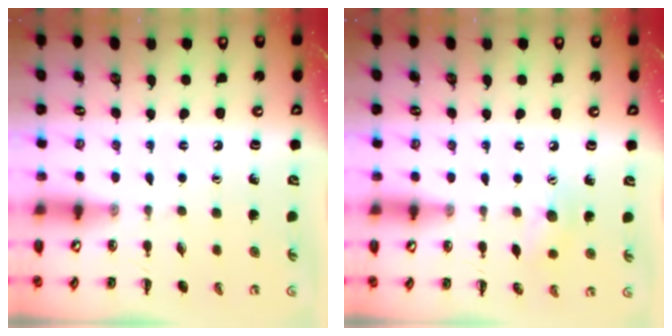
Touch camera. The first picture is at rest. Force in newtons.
{"total": 7.9, "press": 7.8, "slide": 1.4}